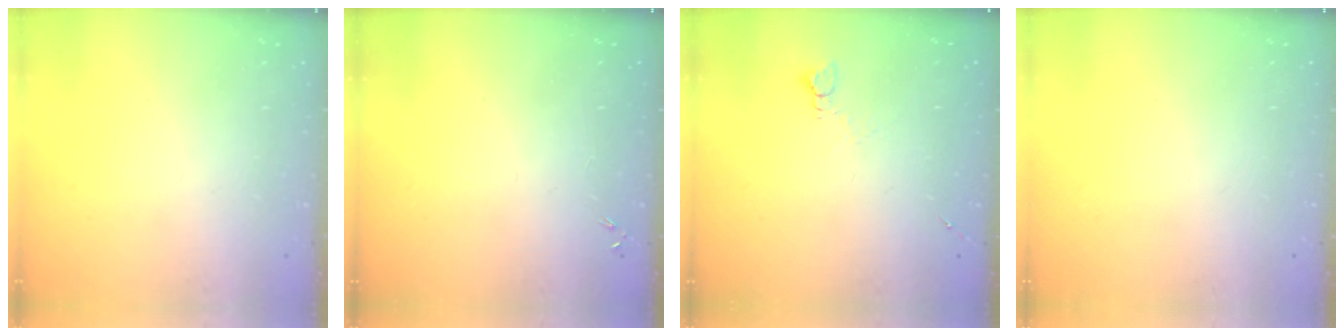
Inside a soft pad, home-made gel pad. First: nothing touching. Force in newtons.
{"total": 0.0}
{"total": 3.8, "press": 3.7, "slide": 0.5}
{"total": 0.0}